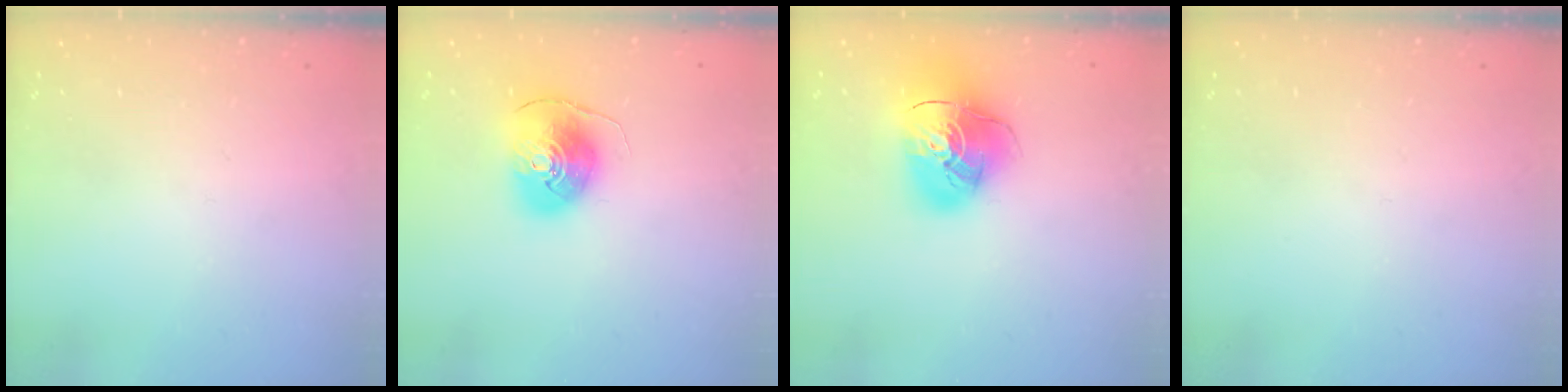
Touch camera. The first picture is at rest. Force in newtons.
{"total": 10.2, "press": 10.1, "slide": 1.1}
{"total": 17.3, "press": 17.2, "slide": 2.0}
{"total": 0.0}